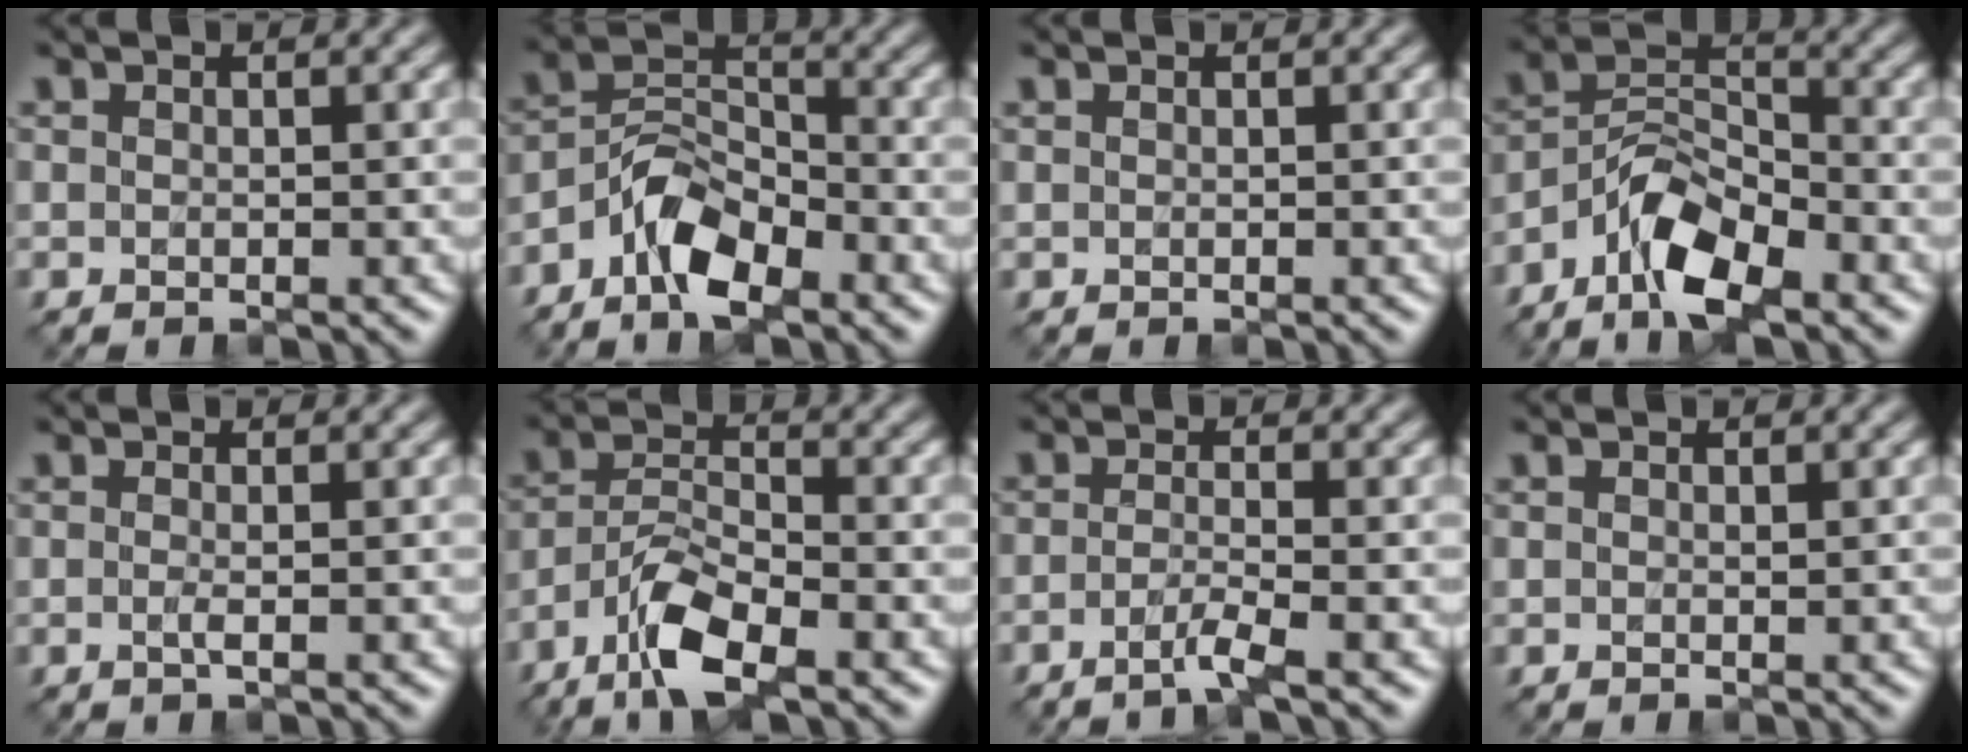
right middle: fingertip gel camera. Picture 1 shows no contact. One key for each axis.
{"total": 6.0, "fx": -4.0, "fy": 2.6, "fz": 3.7, "tx": -0.067, "ty": 0.003, "tz": -0.084}
{"total": 0.0}
{"total": 7.3, "fx": -4.7, "fy": 2.9, "fz": 4.8, "tx": -0.089, "ty": 0.004, "tz": -0.095}
{"total": 1.1, "fx": -0.3, "fy": 0.2, "fz": 1.0, "tx": -0.019, "ty": -0.006, "tz": -0.008}
{"total": 5.9, "fx": -3.8, "fy": 1.8, "fz": 4.1, "tx": -0.082, "ty": -0.001, "tz": -0.077}
{"total": 2.4, "fx": -1.3, "fy": 0.2, "fz": 1.9, "tx": -0.031, "ty": -0.003, "tz": -0.038}
{"total": 0.0}